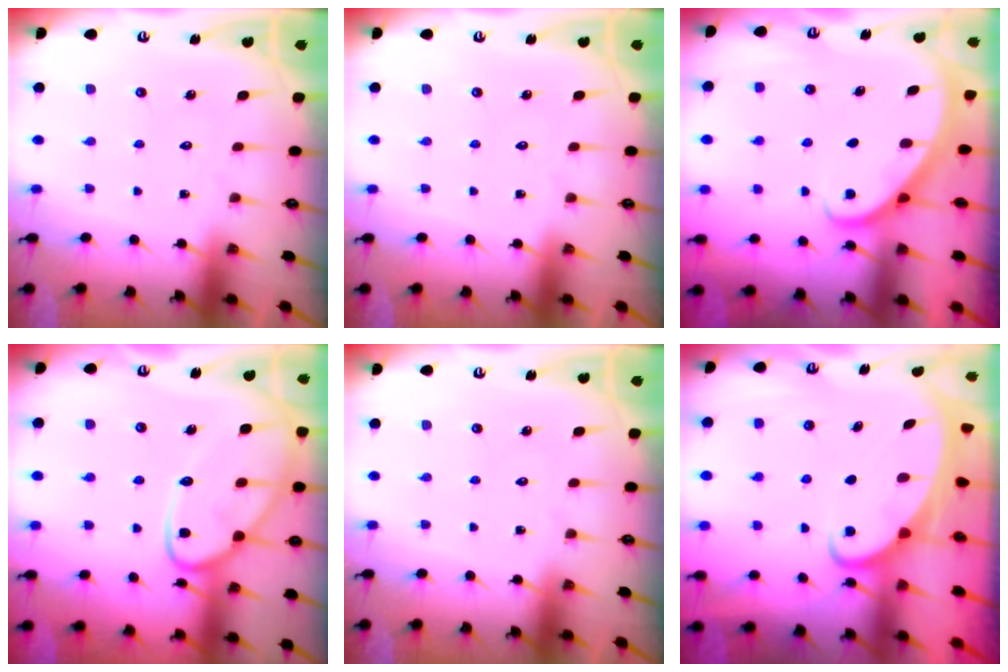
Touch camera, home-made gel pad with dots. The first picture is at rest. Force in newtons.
{"total": 0.0}
{"total": 2.4, "press": 2.4, "slide": 0.2}
{"total": 14.9, "press": 14.8, "slide": 1.5}
{"total": 0.0}
{"total": 2.3, "press": 2.3, "slide": 0.3}